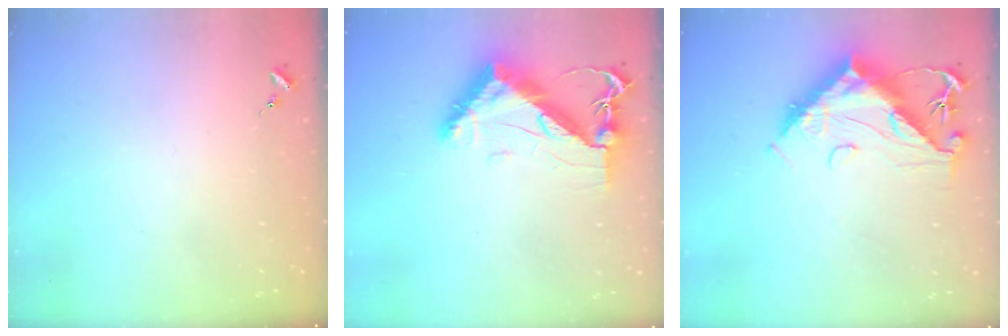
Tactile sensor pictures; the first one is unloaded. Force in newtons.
{"total": 11.3, "press": 11.3, "slide": 1.1}
{"total": 15.4, "press": 15.3, "slide": 1.6}